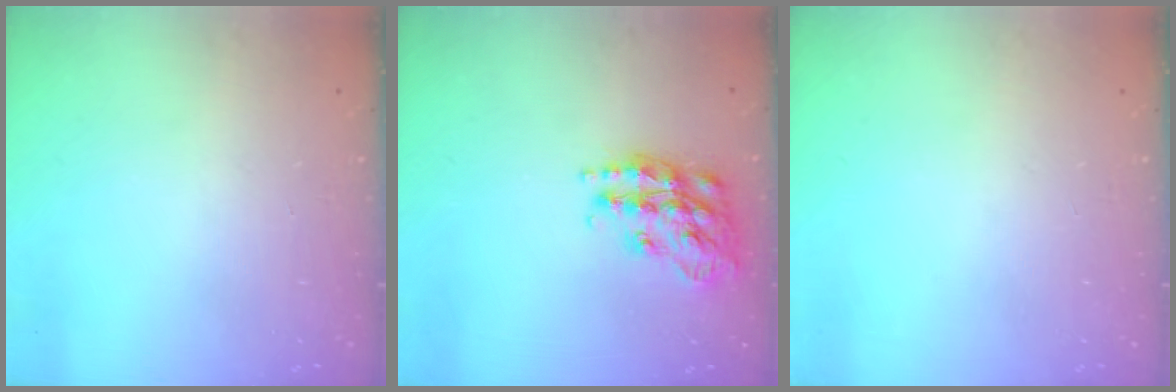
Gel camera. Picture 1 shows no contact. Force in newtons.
{"total": 18.2, "press": 18.2, "slide": 1.2}
{"total": 0.0}